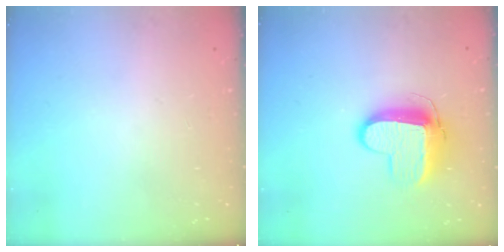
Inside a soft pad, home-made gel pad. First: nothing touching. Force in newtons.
{"total": 11.1, "press": 11.1, "slide": 1.0}